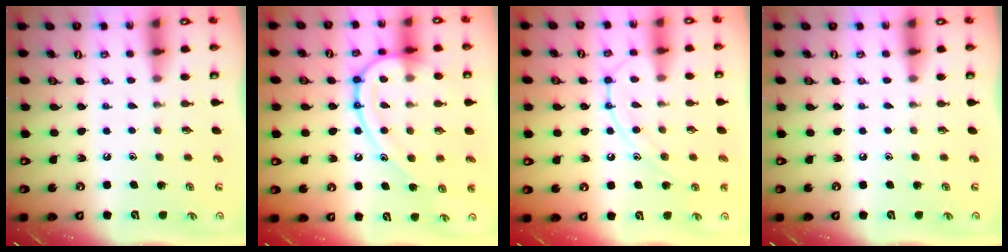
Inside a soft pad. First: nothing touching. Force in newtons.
{"total": 16.4, "press": 16.3, "slide": 1.4}
{"total": 11.5, "press": 11.5, "slide": 0.5}
{"total": 0.0}